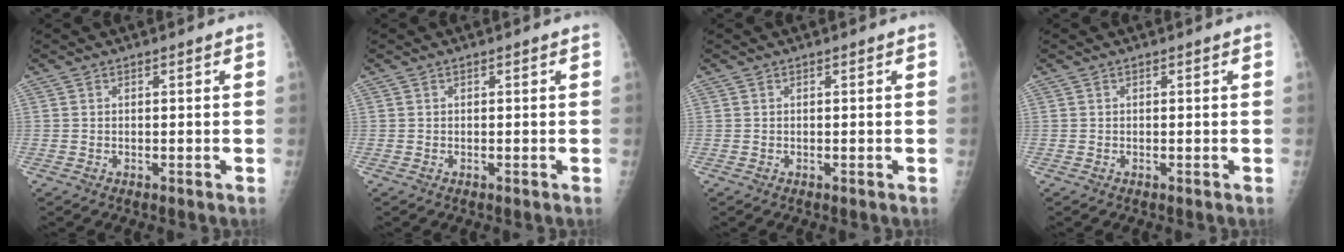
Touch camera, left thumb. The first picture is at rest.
{"total": 0.0}
{"total": 0.0}
{"total": 0.0}